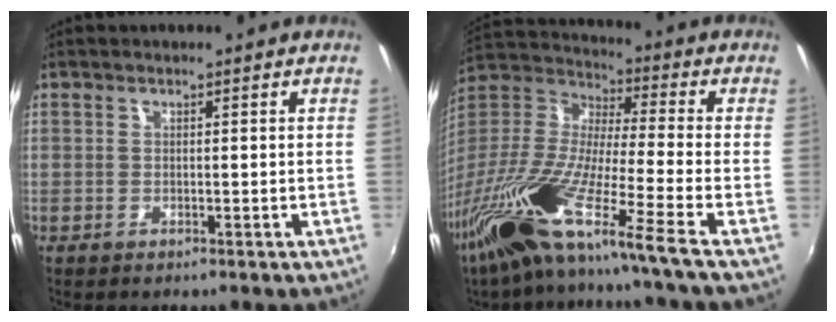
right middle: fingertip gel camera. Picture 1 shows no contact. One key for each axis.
{"total": 20.8, "fx": -14.8, "fy": -1.0, "fz": 14.5, "tx": -0.263, "ty": -0.055, "tz": -0.283}